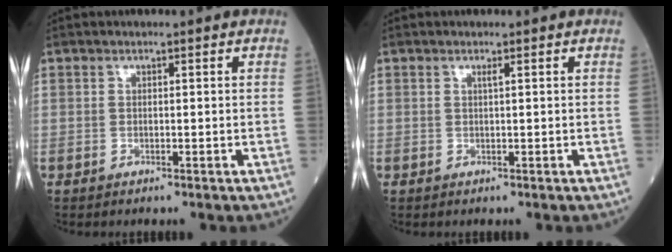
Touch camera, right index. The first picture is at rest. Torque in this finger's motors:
{"motor_torque": [0.05, 0.00, 0.08, 0.03]}